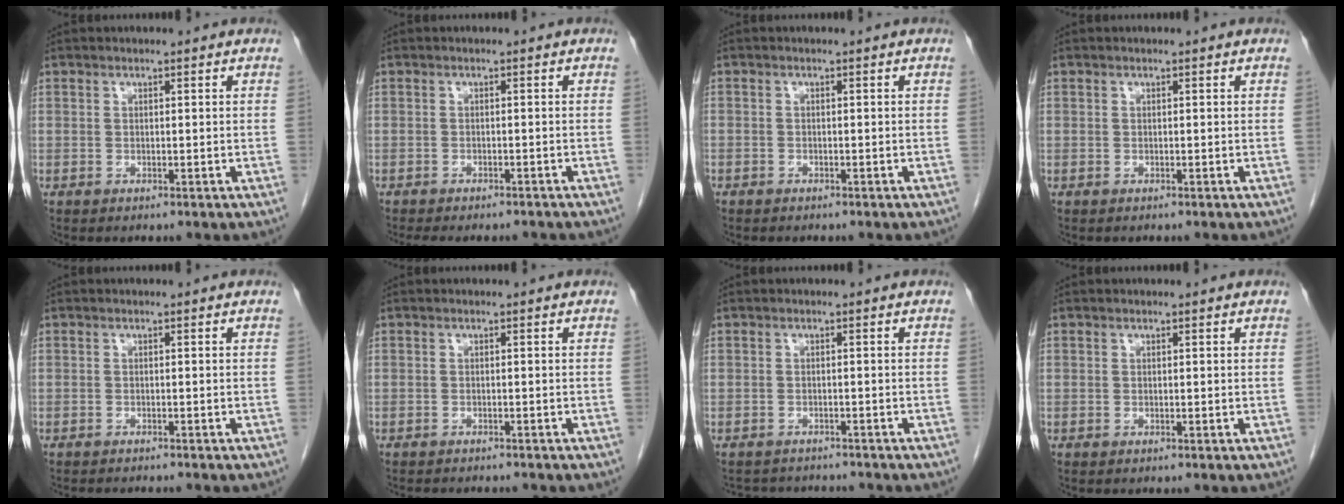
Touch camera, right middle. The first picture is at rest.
{"total": 9.0, "force": [-8.0, 2.4, 3.4], "torque": [-0.045, -0.005, -0.098]}
{"total": 1.0, "force": [-0.8, 0.5, 0.2], "torque": [-0.006, 0.002, -0.012]}
{"total": 0.0}
{"total": 4.0, "force": [-3.7, 0.4, 1.5], "torque": [-0.017, -0.007, -0.049]}
{"total": 5.4, "force": [-4.9, 1.2, 1.9], "torque": [-0.023, -0.004, -0.063]}
{"total": 6.5, "force": [-6.2, 1.7, 1.1], "torque": [-0.014, 0.005, -0.080]}
{"total": 0.0}